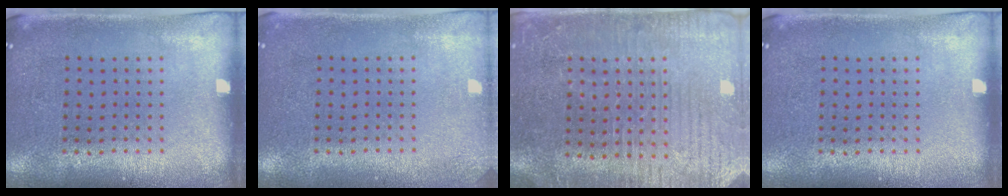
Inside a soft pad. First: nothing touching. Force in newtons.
{"total": 1.2, "press": 1.2, "slide": 0.1}
{"total": 3.5, "press": 3.4, "slide": 0.9}
{"total": 0.0}